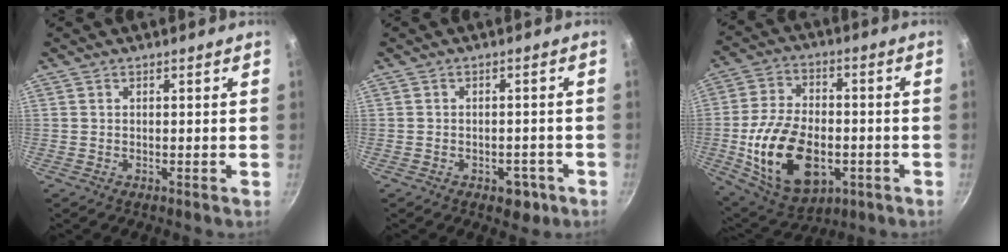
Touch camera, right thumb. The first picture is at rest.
{"total": 3.7, "force": [-2.0, 2.3, 2.0], "torque": [-0.010, 0.012, -0.023]}
{"total": 19.8, "force": [-4.6, 12.1, 15.0], "torque": [-0.255, 0.008, -0.060]}